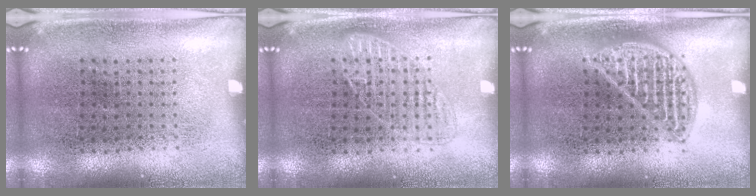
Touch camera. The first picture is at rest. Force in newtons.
{"total": 1.8, "press": 1.7, "slide": 0.4}
{"total": 1.9, "press": 1.9, "slide": 0.3}